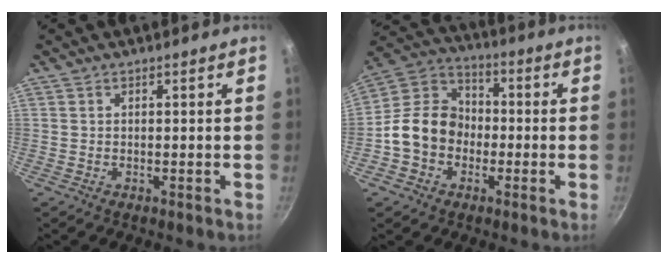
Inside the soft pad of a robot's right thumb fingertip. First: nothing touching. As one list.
[{"total": 12.8, "force": [-2.7, 10.5, 6.7], "torque": [-0.079, 0.042, -0.069]}]